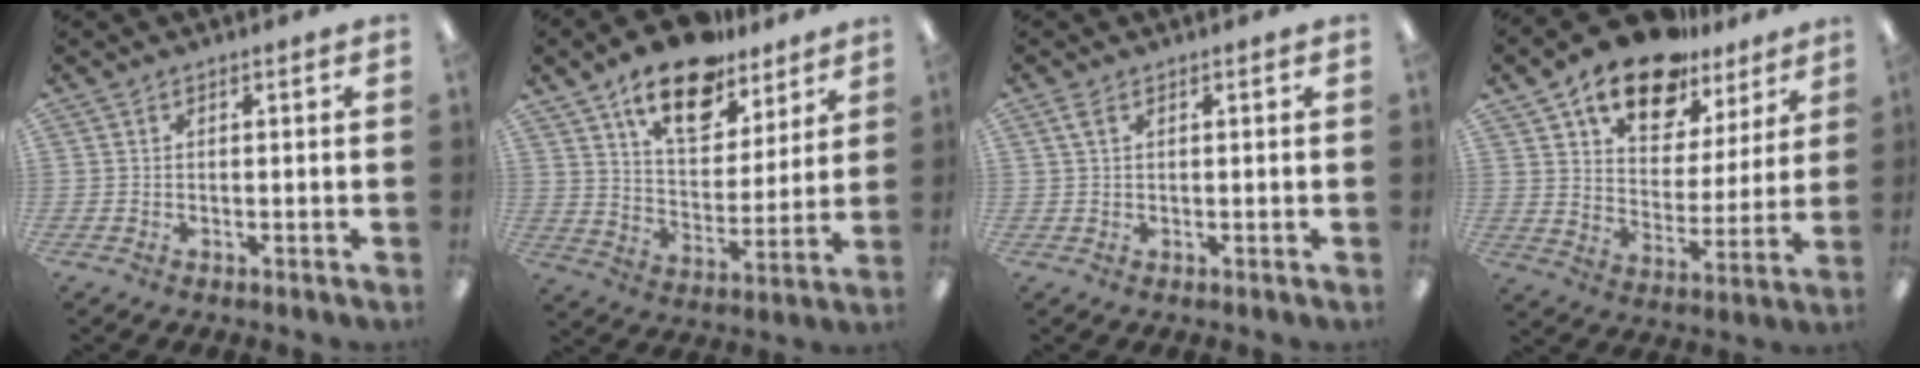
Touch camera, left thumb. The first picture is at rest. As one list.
[{"total": 17.8, "force": [12.5, 8.9, 9.0], "torque": [-0.144, -0.067, 0.217]}, {"total": 2.2, "force": [1.0, 1.1, 1.6], "torque": [-0.036, 0.005, 0.017]}, {"total": 16.7, "force": [12.4, 8.4, 7.3], "torque": [-0.126, -0.071, 0.222]}]